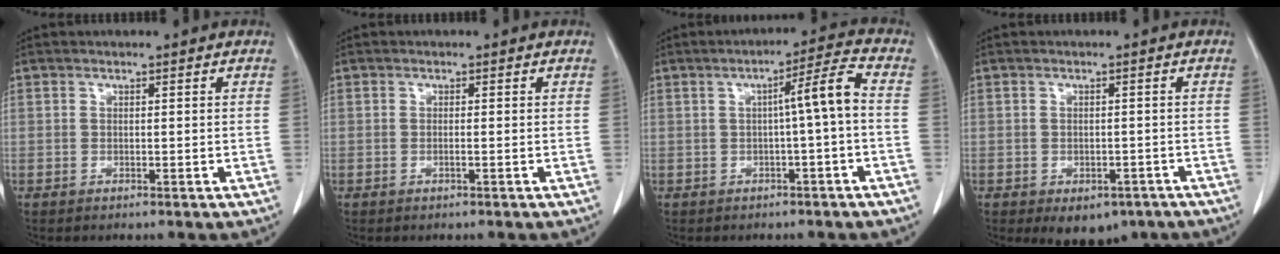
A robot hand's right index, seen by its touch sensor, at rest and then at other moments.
{"total": 0.6, "force": [-0.2, -0.1, 0.5], "torque": [-0.010, 0.001, -0.003]}
{"total": 5.4, "force": [-0.4, -0.5, 5.4], "torque": [-0.081, 0.015, -0.005]}
{"total": 5.9, "force": [-4.0, 3.7, 2.4], "torque": [-0.014, 0.003, -0.046]}